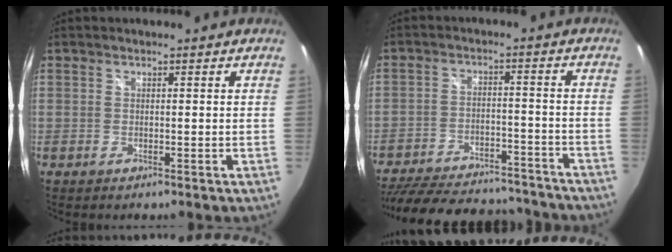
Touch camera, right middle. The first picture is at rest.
{"total": 26.9, "force": [-22.8, 9.3, 10.8], "torque": [-0.227, 0.002, -0.299]}